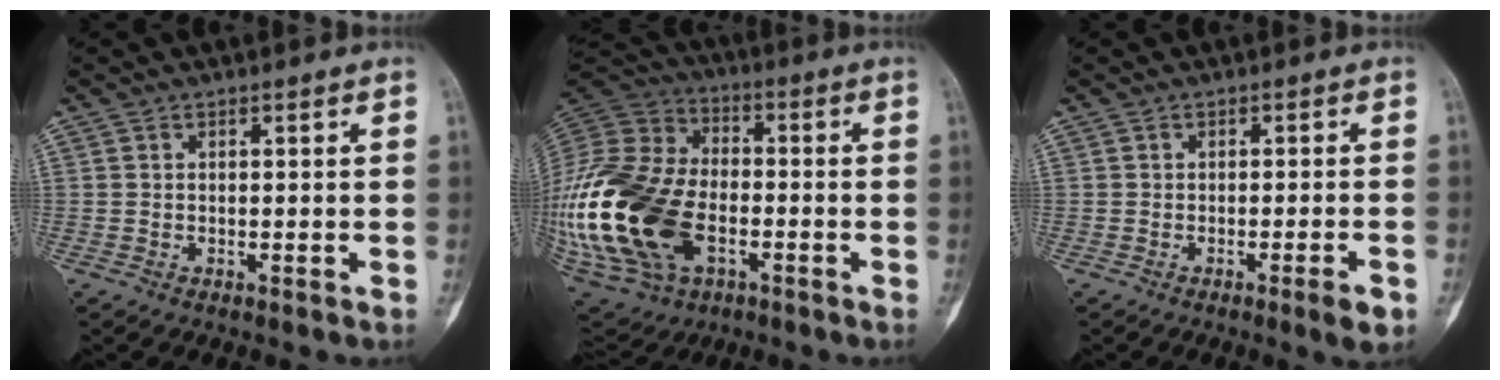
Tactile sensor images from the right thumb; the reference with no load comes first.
{"total": 35.4, "force": [-8.3, 23.1, 25.5], "torque": [-0.657, 0.005, -0.149]}
{"total": 3.7, "force": [-1.9, 0.4, 3.1], "torque": [-0.045, 0.002, -0.028]}